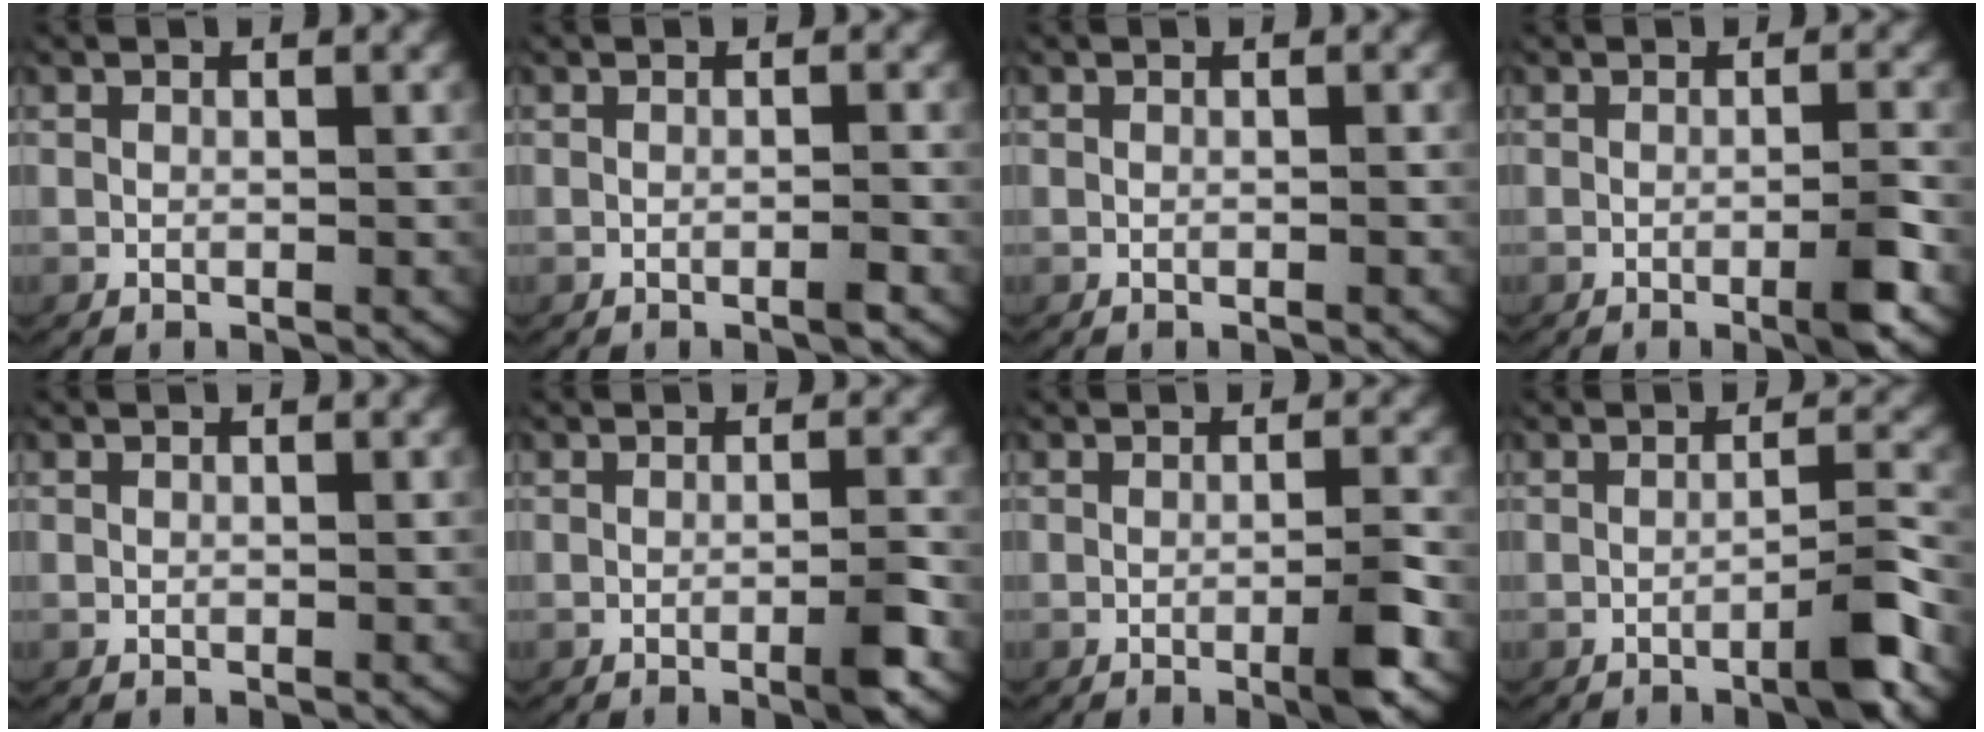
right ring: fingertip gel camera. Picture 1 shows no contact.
{"total": 0.8, "force": [-0.5, 0.0, 0.6], "torque": [-0.006, 0.006, -0.012]}
{"total": 0.0}
{"total": 2.6, "force": [-0.9, 0.3, 2.4], "torque": [-0.031, 0.004, -0.019]}
{"total": 0.0}
{"total": 2.3, "force": [-0.9, 0.2, 2.1], "torque": [-0.025, 0.005, -0.019]}
{"total": 3.0, "force": [-1.0, 0.3, 2.8], "torque": [-0.038, 0.004, -0.020]}
{"total": 3.2, "force": [-1.5, 0.5, 2.8], "torque": [-0.039, 0.005, -0.029]}